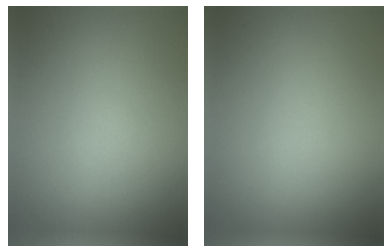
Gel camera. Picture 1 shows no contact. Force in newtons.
{"total": 0.0}